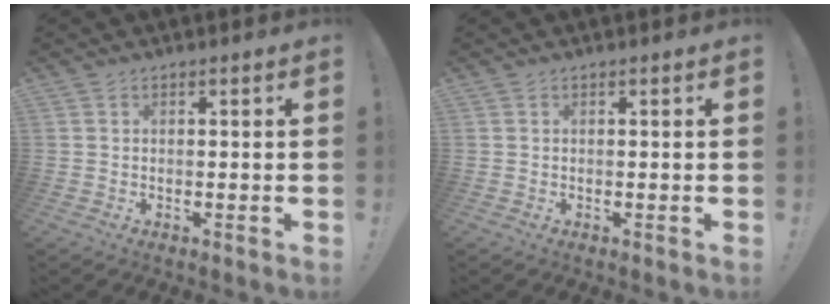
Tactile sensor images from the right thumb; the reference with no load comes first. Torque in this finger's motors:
{"motor_torque": [0.00, 0.00, 0.00, 0.00, 0.00]}